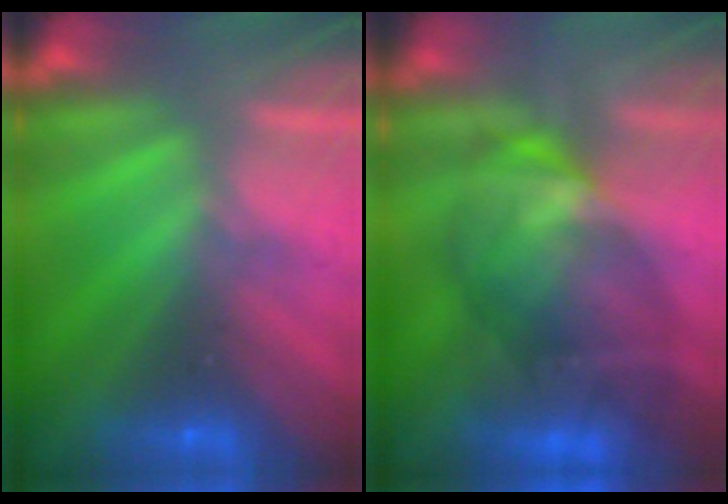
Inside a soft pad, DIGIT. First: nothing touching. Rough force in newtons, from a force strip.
{"total": 8.1}